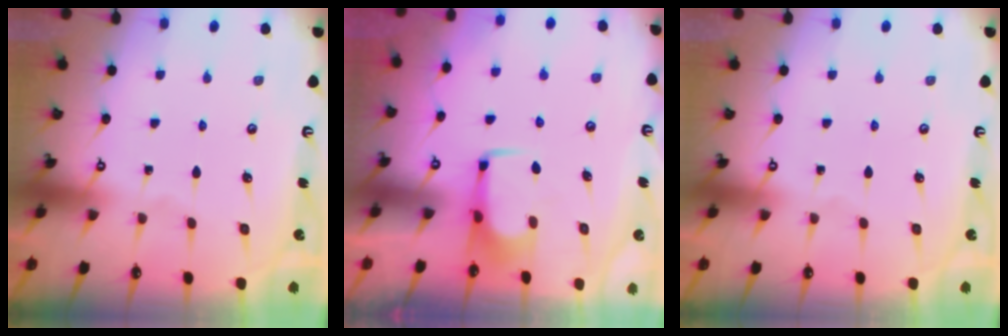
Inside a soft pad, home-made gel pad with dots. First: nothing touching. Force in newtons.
{"total": 1.5, "press": 1.4, "slide": 0.5}
{"total": 0.0}